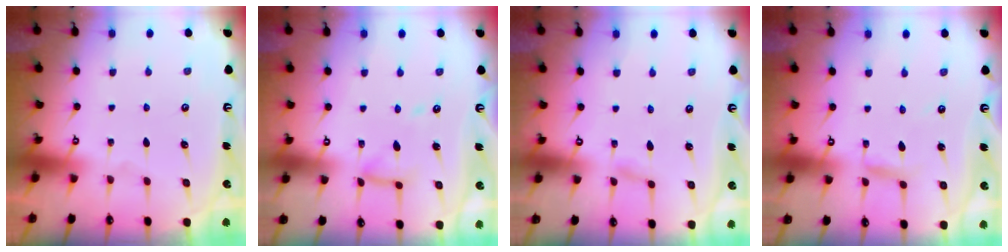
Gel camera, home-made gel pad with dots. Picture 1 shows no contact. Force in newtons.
{"total": 10.4, "press": 10.4, "slide": 0.9}
{"total": 0.9, "press": 0.9, "slide": 0.1}
{"total": 2.8, "press": 2.8, "slide": 0.1}